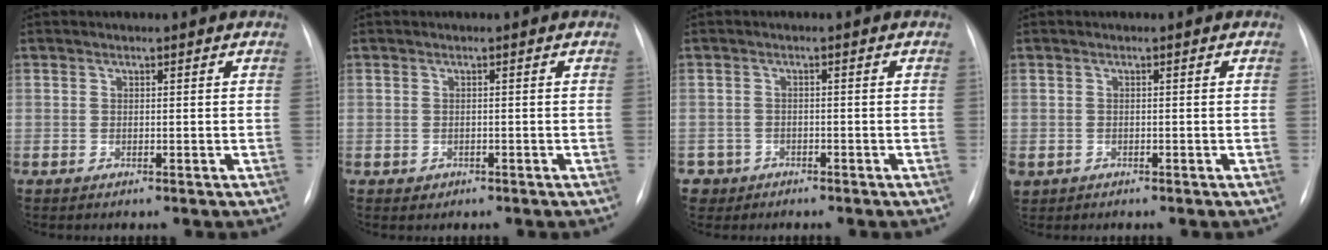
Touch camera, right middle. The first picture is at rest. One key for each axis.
{"total": 1.0, "fx": -0.5, "fy": 0.9, "fz": 0.1, "tx": -0.001, "ty": 0.003, "tz": -0.004}
{"total": 2.8, "fx": -1.6, "fy": 2.2, "fz": -0.5, "tx": 0.009, "ty": 0.010, "tz": -0.029}
{"total": 1.9, "fx": -1.0, "fy": 1.5, "fz": 0.6, "tx": -0.015, "ty": -0.001, "tz": -0.009}